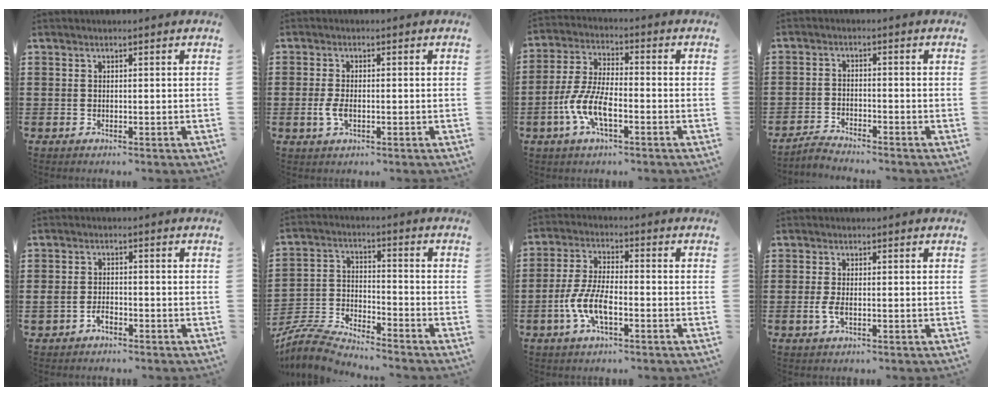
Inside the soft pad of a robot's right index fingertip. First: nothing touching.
{"total": 2.8, "force": [-0.6, 1.3, 2.5], "torque": [-0.060, -0.005, -0.013]}
{"total": 8.1, "force": [-3.4, 2.7, 6.8], "torque": [-0.167, -0.015, -0.071]}
{"total": 2.5, "force": [-2.5, 0.0, -0.1], "torque": [-0.005, 0.006, -0.053]}
{"total": 2.5, "force": [-1.6, 1.3, 1.3], "torque": [-0.027, 0.003, -0.030]}
{"total": 6.6, "force": [-6.5, 0.4, 1.1], "torque": [-0.040, -0.002, -0.134]}
{"total": 7.4, "force": [-3.0, 2.6, 6.2], "torque": [-0.152, -0.012, -0.062]}
{"total": 2.2, "force": [-0.5, 0.8, 2.0], "torque": [-0.051, -0.008, -0.012]}